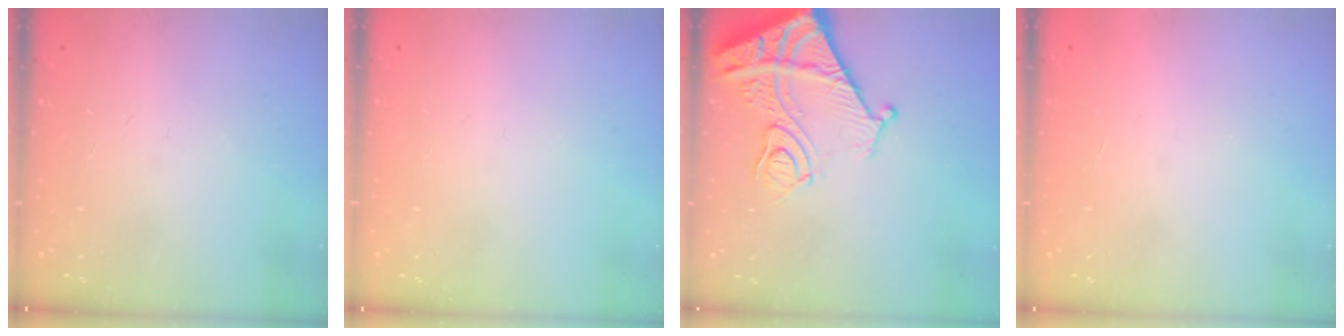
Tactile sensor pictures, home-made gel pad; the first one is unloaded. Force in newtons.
{"total": 0.0}
{"total": 13.8, "press": 13.8, "slide": 1.4}
{"total": 1.6, "press": 1.5, "slide": 0.1}